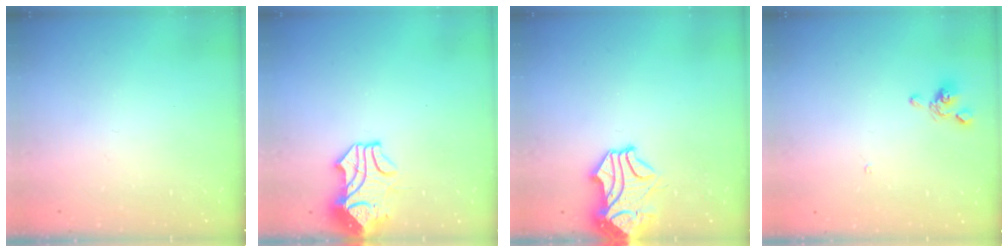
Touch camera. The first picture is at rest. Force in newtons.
{"total": 2.2, "press": 1.9, "slide": 1.1}
{"total": 2.0, "press": 1.4, "slide": 1.5}
{"total": 0.8, "press": 0.5, "slide": 0.6}